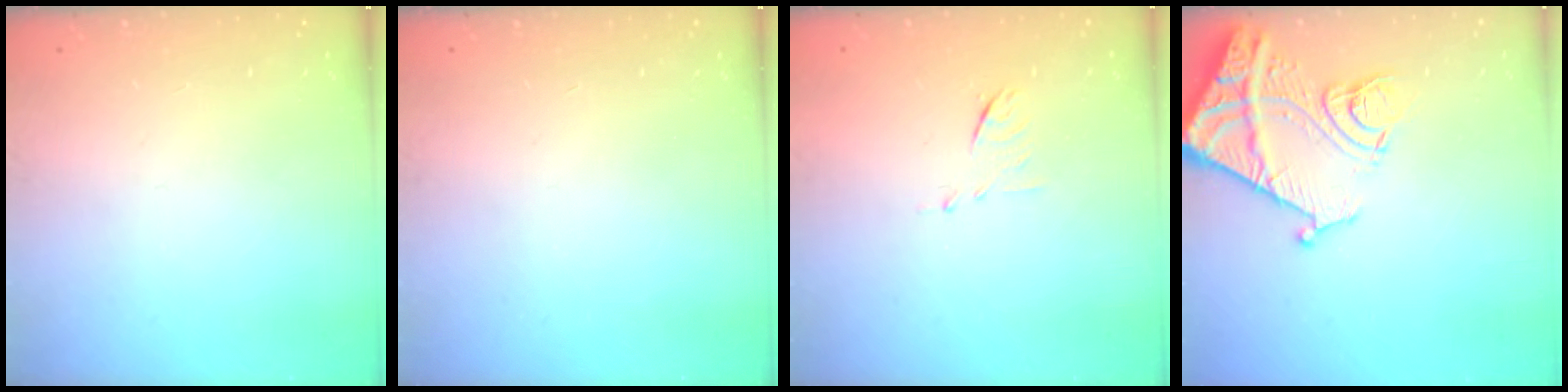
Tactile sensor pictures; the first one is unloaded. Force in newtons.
{"total": 0.0}
{"total": 5.9, "press": 5.9, "slide": 0.5}
{"total": 17.2, "press": 17.1, "slide": 2.0}